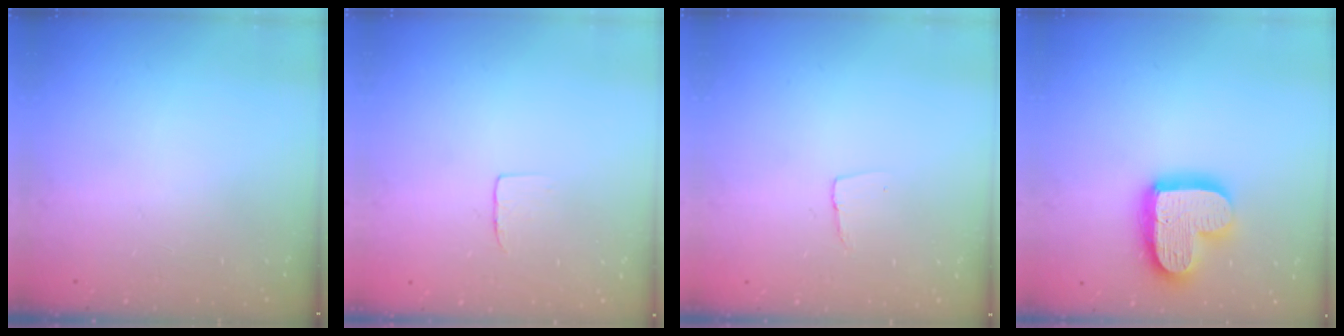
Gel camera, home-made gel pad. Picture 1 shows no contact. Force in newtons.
{"total": 3.4, "press": 3.4, "slide": 0.3}
{"total": 3.8, "press": 3.8, "slide": 0.3}
{"total": 17.1, "press": 17.1, "slide": 1.4}